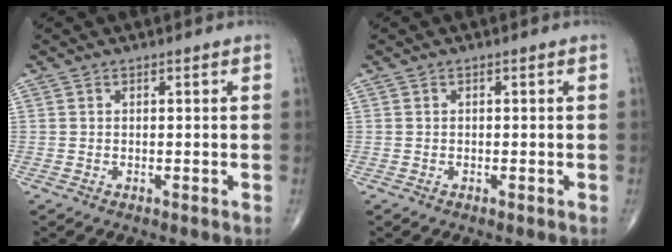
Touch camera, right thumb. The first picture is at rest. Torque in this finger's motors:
{"motor_torque": [-0.31, -0.36, -0.24, -0.21, -0.04]}